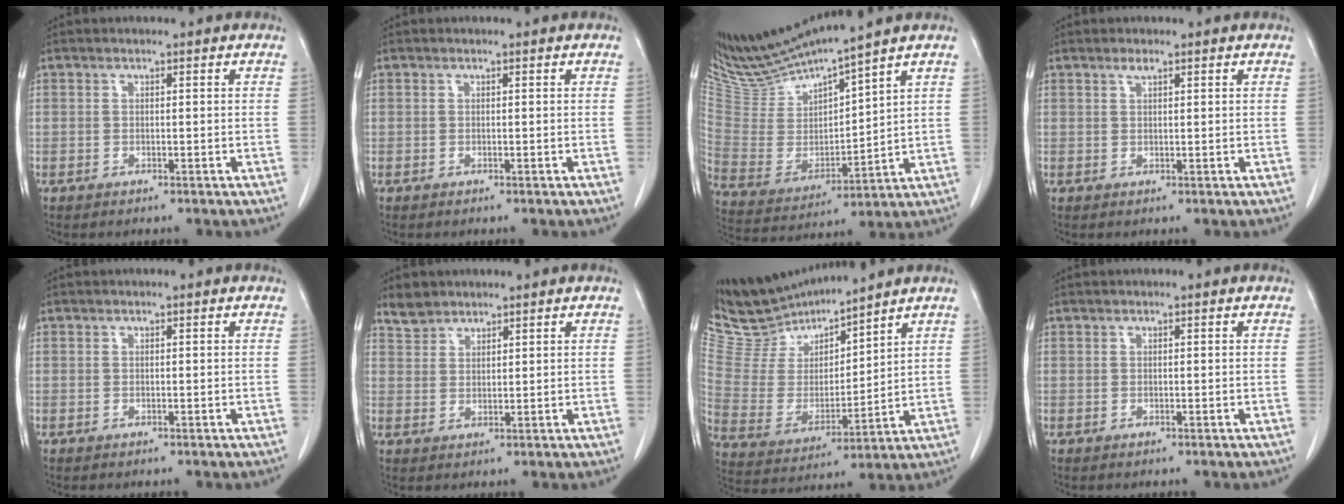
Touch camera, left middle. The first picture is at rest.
{"total": 0.0}
{"total": 13.6, "force": [12.6, -0.4, 5.2], "torque": [-0.106, -0.015, 0.254]}
{"total": 1.0, "force": [0.7, 0.2, 0.7], "torque": [-0.017, -0.001, 0.013]}
{"total": 0.0}
{"total": 3.2, "force": [2.9, 1.4, 0.2], "torque": [-0.006, 0.009, 0.055]}
{"total": 11.4, "force": [11.2, 1.5, 1.1], "torque": [-0.040, -0.003, 0.239]}
{"total": 0.0}